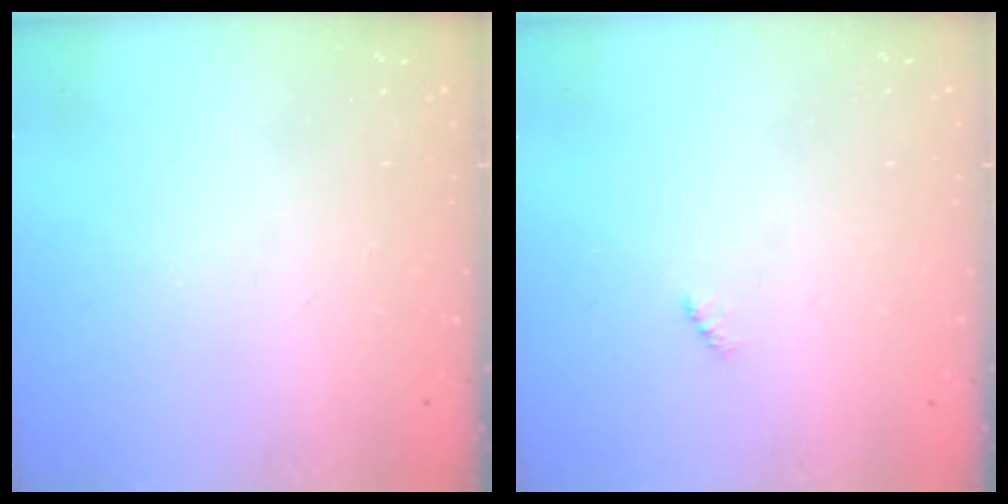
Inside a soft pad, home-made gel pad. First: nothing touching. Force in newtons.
{"total": 2.3, "press": 2.2, "slide": 0.5}